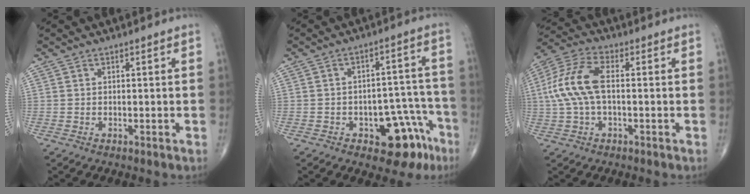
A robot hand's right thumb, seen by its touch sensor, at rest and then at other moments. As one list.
[{"total": 11.2, "force": [-5.8, 6.0, 7.4], "torque": [-0.050, 0.052, -0.070]}, {"total": 11.3, "force": [0.3, 5.6, 9.8], "torque": [-0.227, 0.031, 0.002]}]